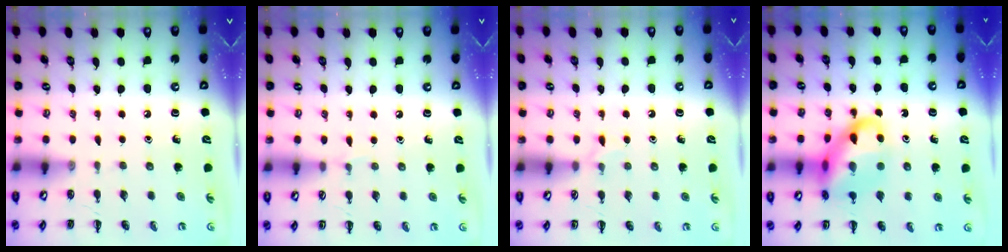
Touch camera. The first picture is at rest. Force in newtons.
{"total": 3.6, "press": 3.3, "slide": 1.3}
{"total": 5.3, "press": 5.0, "slide": 1.8}
{"total": 14.9, "press": 14.7, "slide": 2.7}